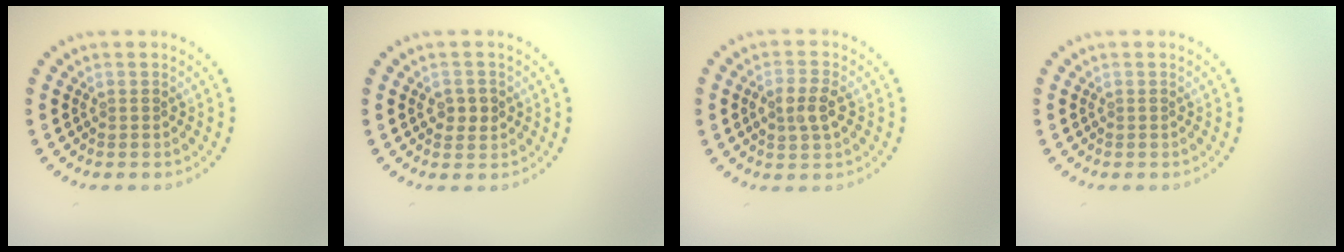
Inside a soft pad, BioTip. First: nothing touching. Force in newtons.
{"total": 1.9, "press": 1.9, "slide": 0.1}
{"total": 2.5, "press": 2.4, "slide": 0.6}
{"total": 0.0}